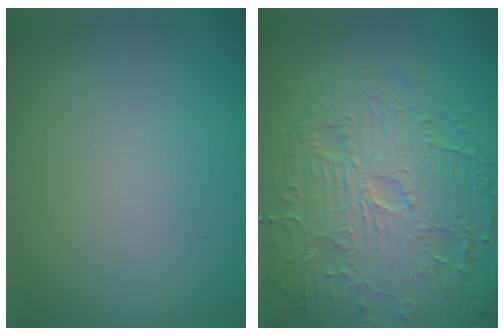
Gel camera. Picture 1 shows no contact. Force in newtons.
{"total": 11.7, "press": 7.5, "slide": 9.0}